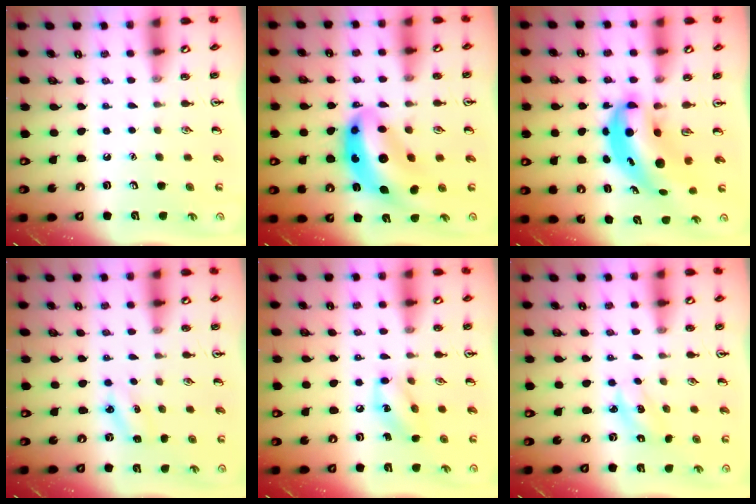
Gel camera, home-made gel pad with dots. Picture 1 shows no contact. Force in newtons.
{"total": 13.6, "press": 12.9, "slide": 4.3}
{"total": 8.0, "press": 7.7, "slide": 2.1}
{"total": 3.2, "press": 3.0, "slide": 1.1}
{"total": 8.5, "press": 8.5, "slide": 0.7}
{"total": 2.5, "press": 2.4, "slide": 0.5}